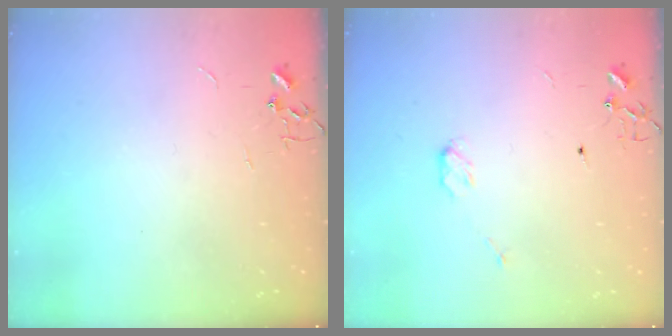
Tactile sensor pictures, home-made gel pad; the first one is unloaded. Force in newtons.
{"total": 3.7, "press": 3.6, "slide": 0.5}